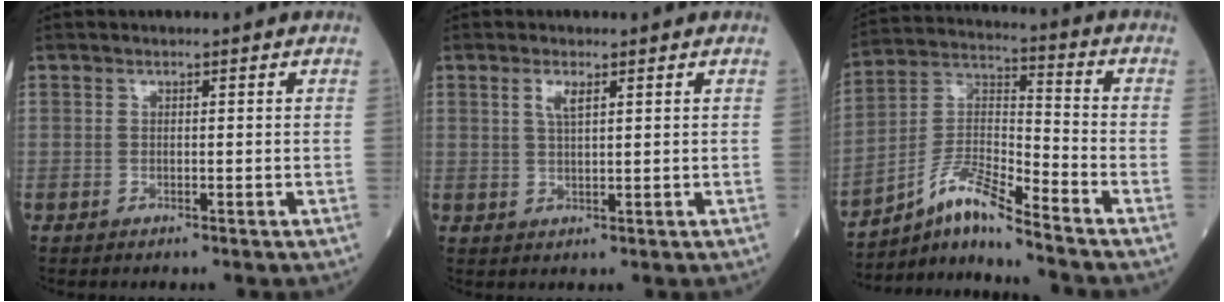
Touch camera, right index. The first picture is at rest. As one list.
[{"total": 2.3, "force": [1.1, 0.4, 2.0], "torque": [-0.046, 0.001, 0.023]}, {"total": 9.8, "force": [-8.0, 0.1, 5.7], "torque": [-0.123, 0.013, -0.146]}]